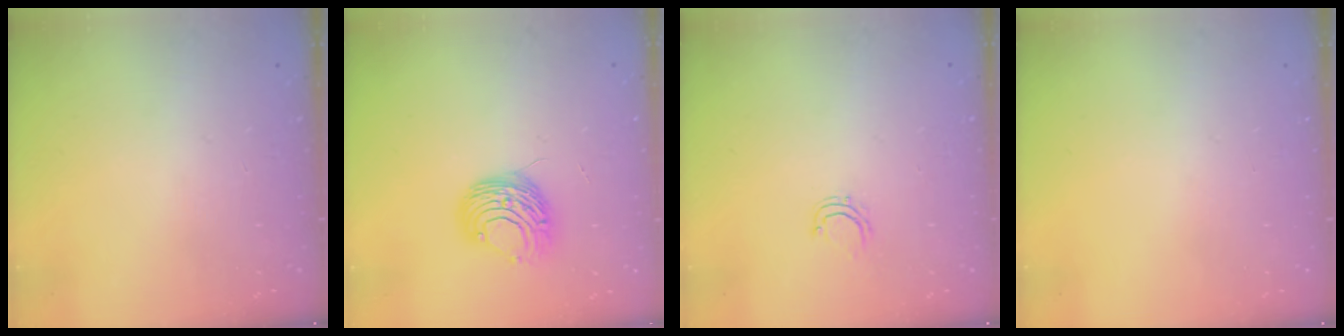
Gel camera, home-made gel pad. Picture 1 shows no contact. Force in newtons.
{"total": 9.7, "press": 9.7, "slide": 0.6}
{"total": 4.7, "press": 4.7, "slide": 0.3}
{"total": 0.0}